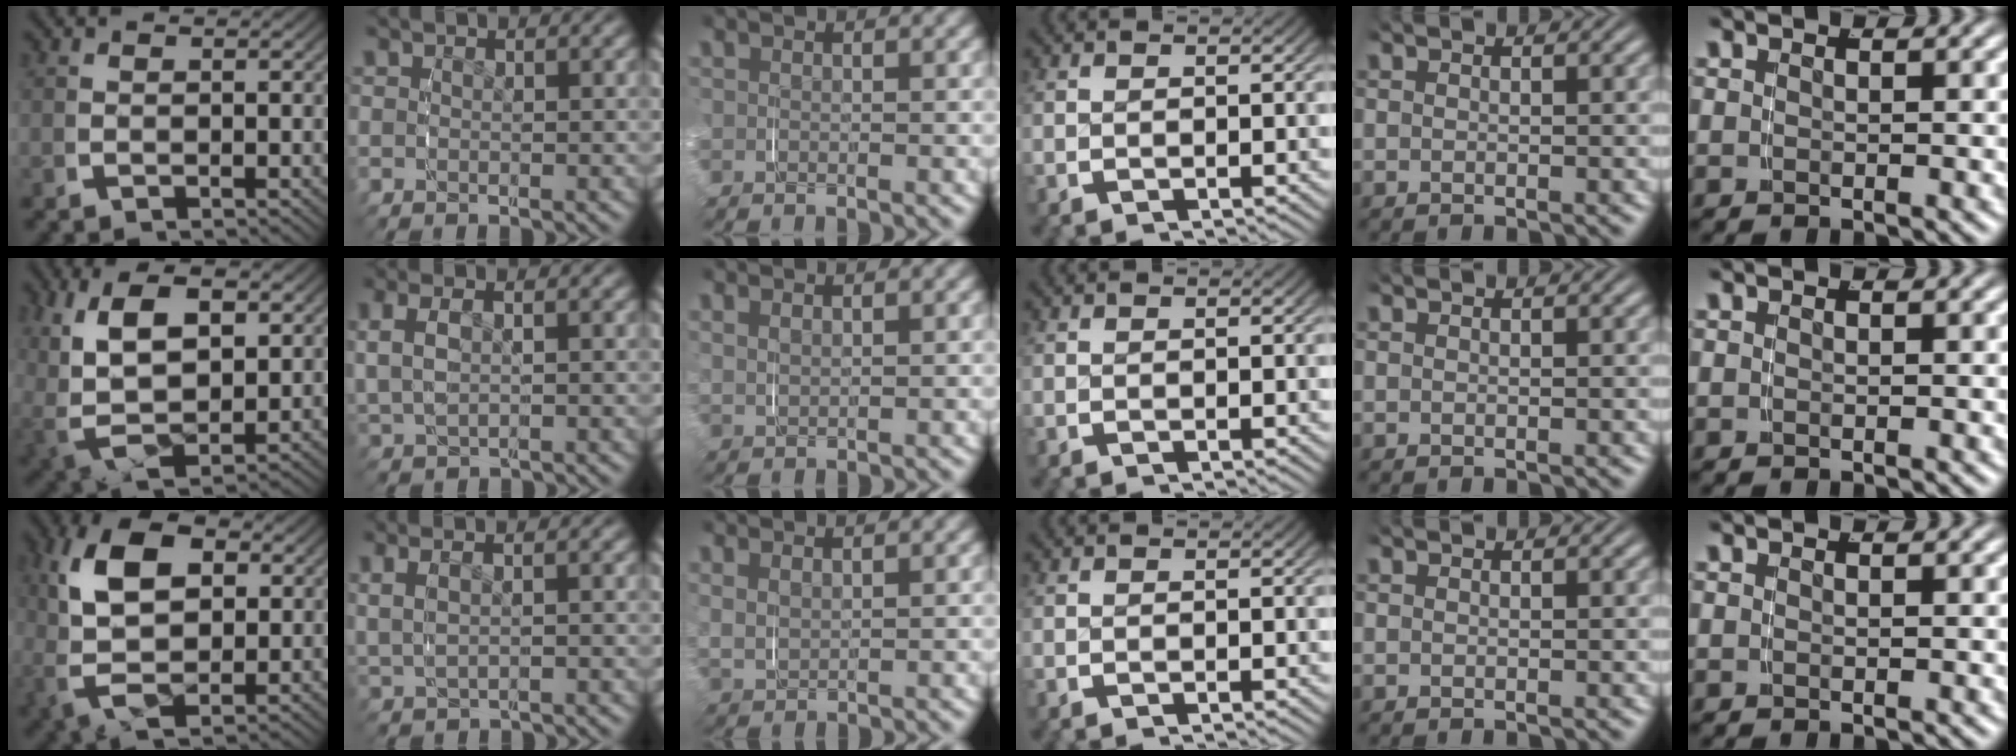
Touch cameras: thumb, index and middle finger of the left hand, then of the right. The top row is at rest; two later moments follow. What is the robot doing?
{"motion": "grasp_and_lifting", "object": "jacket"}